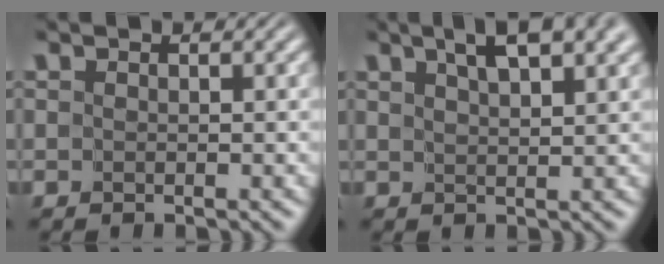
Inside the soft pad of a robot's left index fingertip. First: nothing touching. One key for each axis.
{"total": 6.4, "fx": 4.3, "fy": 1.8, "fz": 4.3, "tx": -0.053, "ty": 0.021, "tz": 0.051}